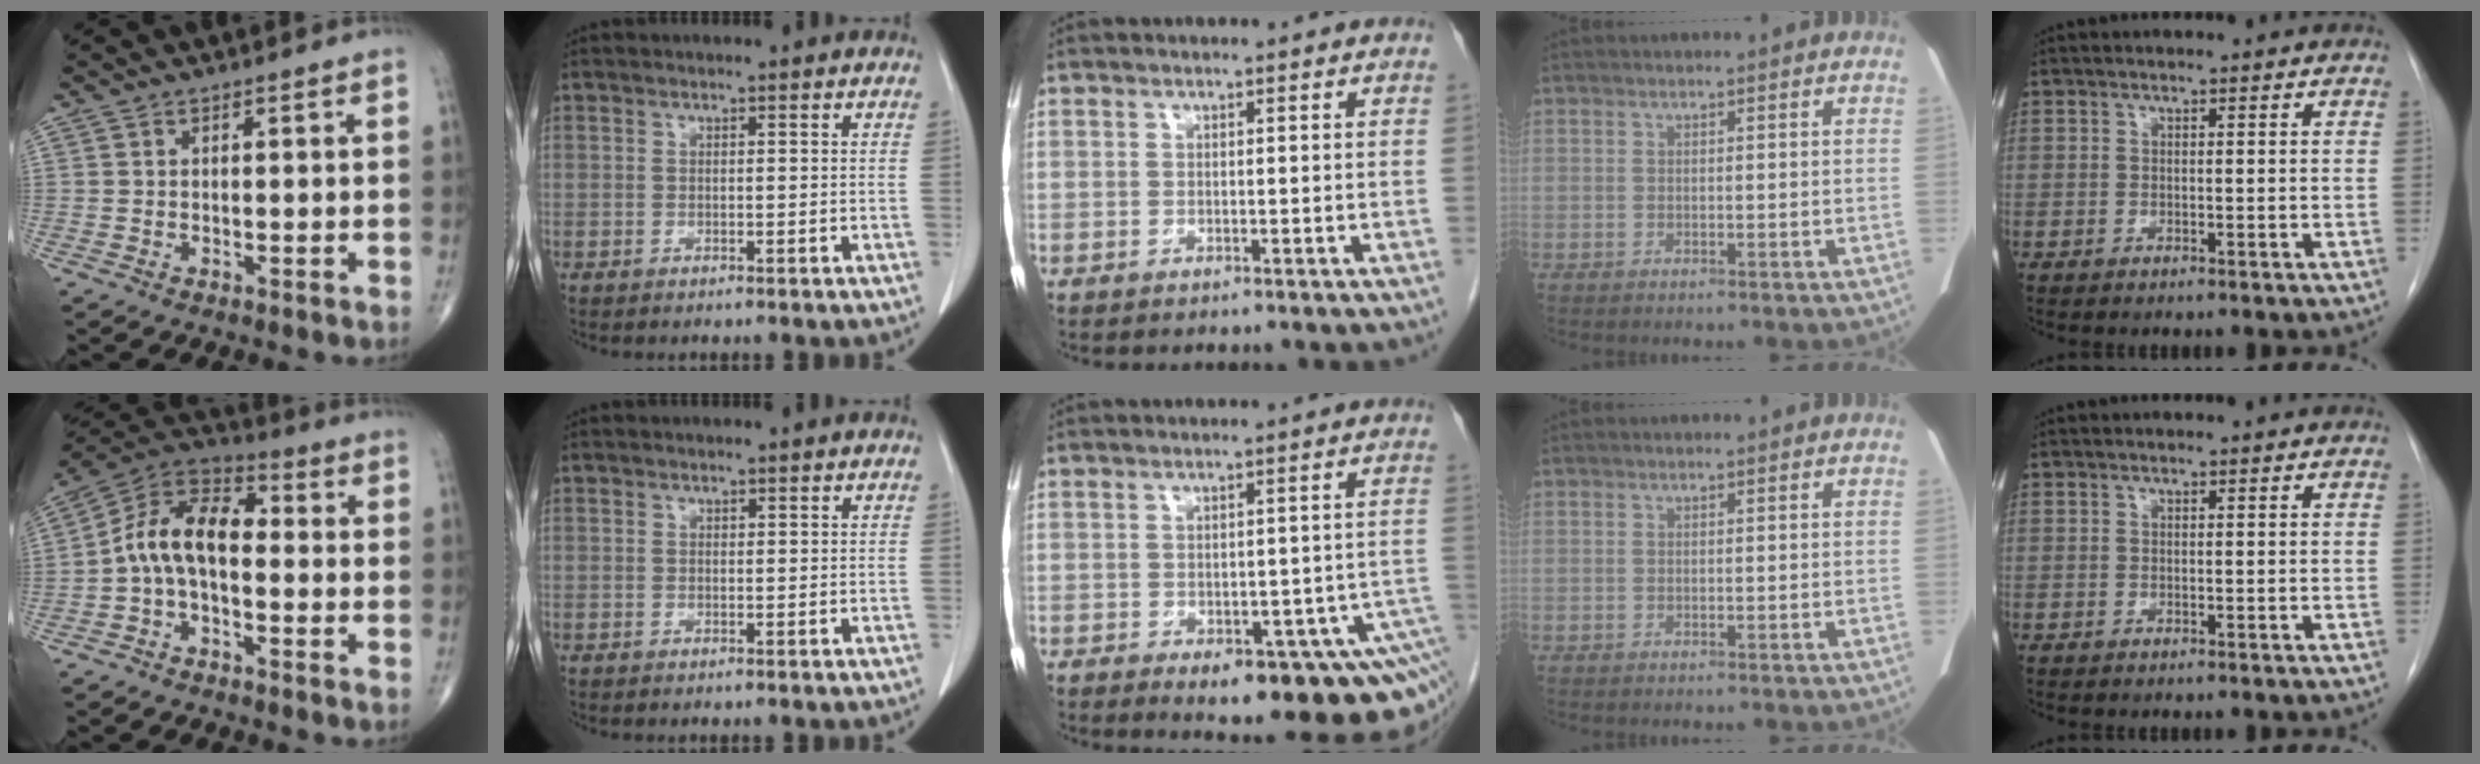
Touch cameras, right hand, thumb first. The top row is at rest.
{"thumb": {"total": 11.4, "force": [-1.4, 6.7, 9.1], "torque": [-0.152, 0.044, -0.039]}, "middle": {"total": 15.4, "force": [-8.3, 5.1, 12.0], "torque": [-0.082, 0.008, -0.092]}}